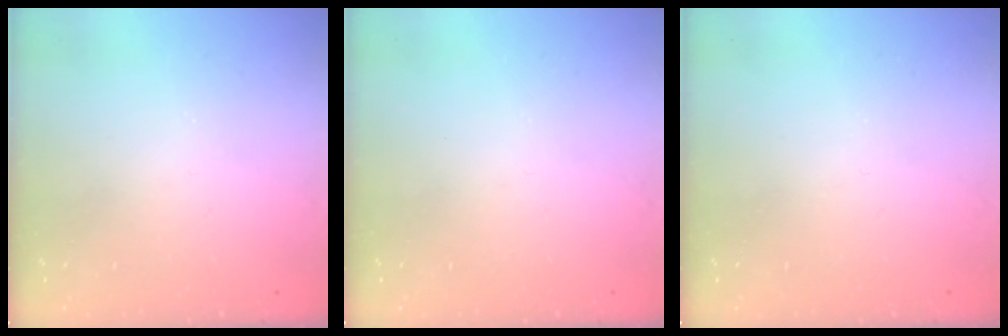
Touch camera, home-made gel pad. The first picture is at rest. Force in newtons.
{"total": 0.0}
{"total": 0.0}